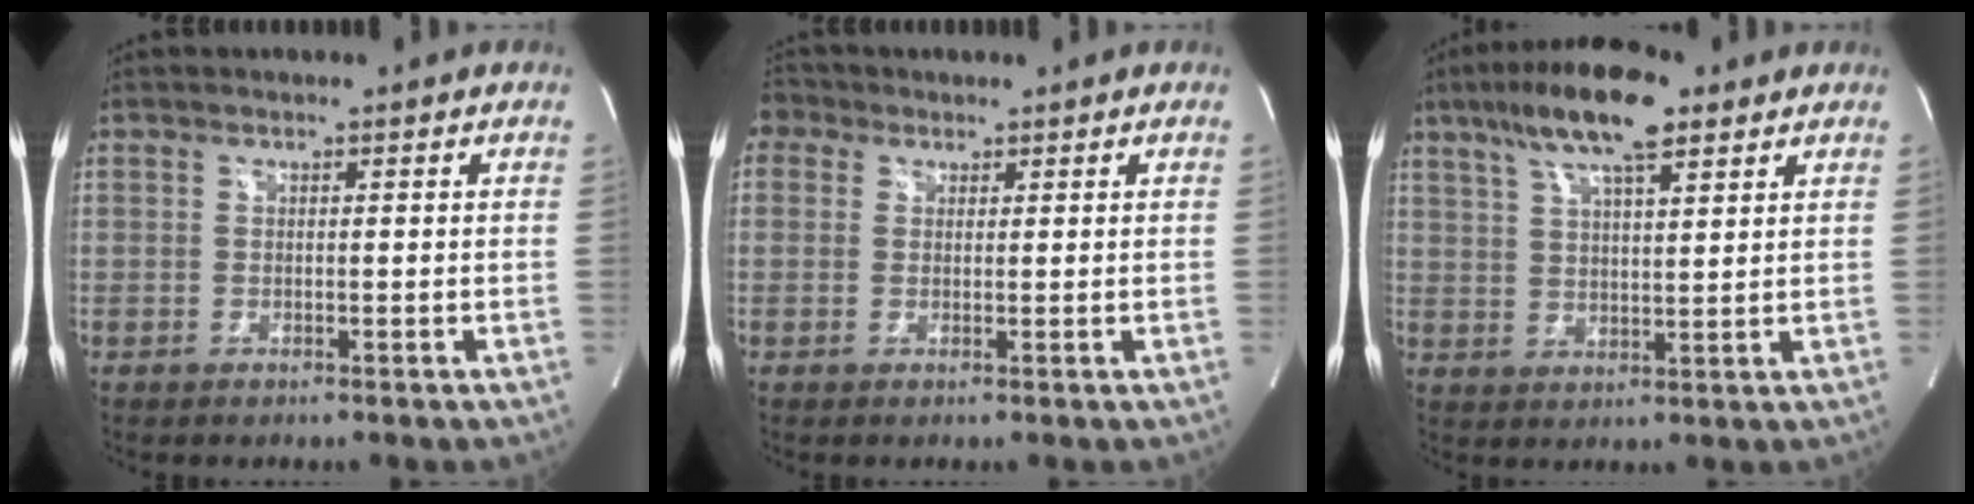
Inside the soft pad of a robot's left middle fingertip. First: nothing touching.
{"total": 3.3, "force": [1.7, 2.7, 0.8], "torque": [-0.019, 0.021, 0.031]}
{"total": 12.6, "force": [8.1, 2.8, 9.3], "torque": [-0.174, 0.022, 0.142]}